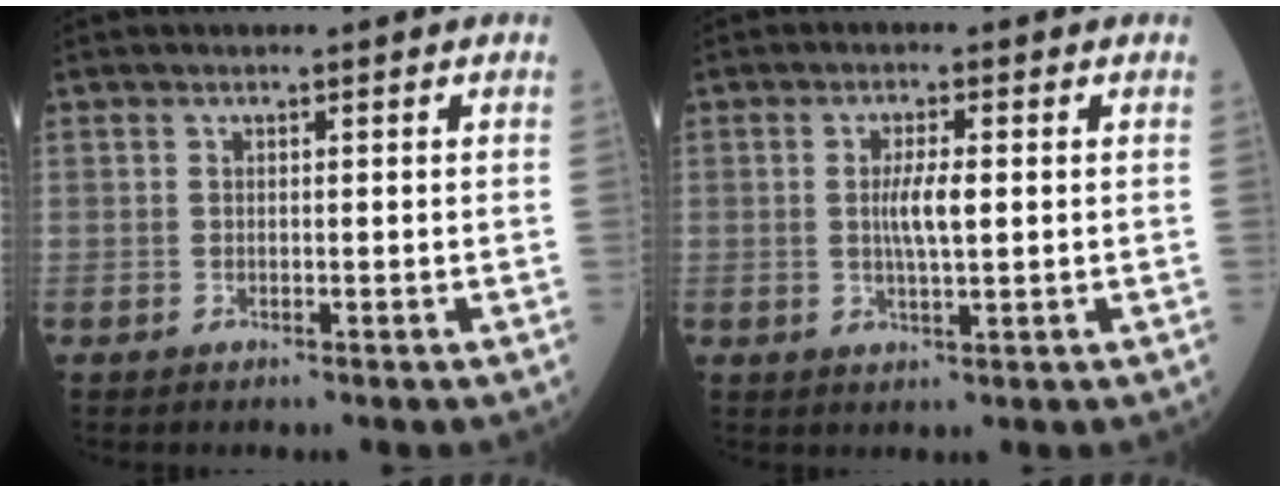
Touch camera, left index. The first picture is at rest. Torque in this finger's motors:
{"motor_torque": [0.74, 0.08, 0.11, 0.05]}